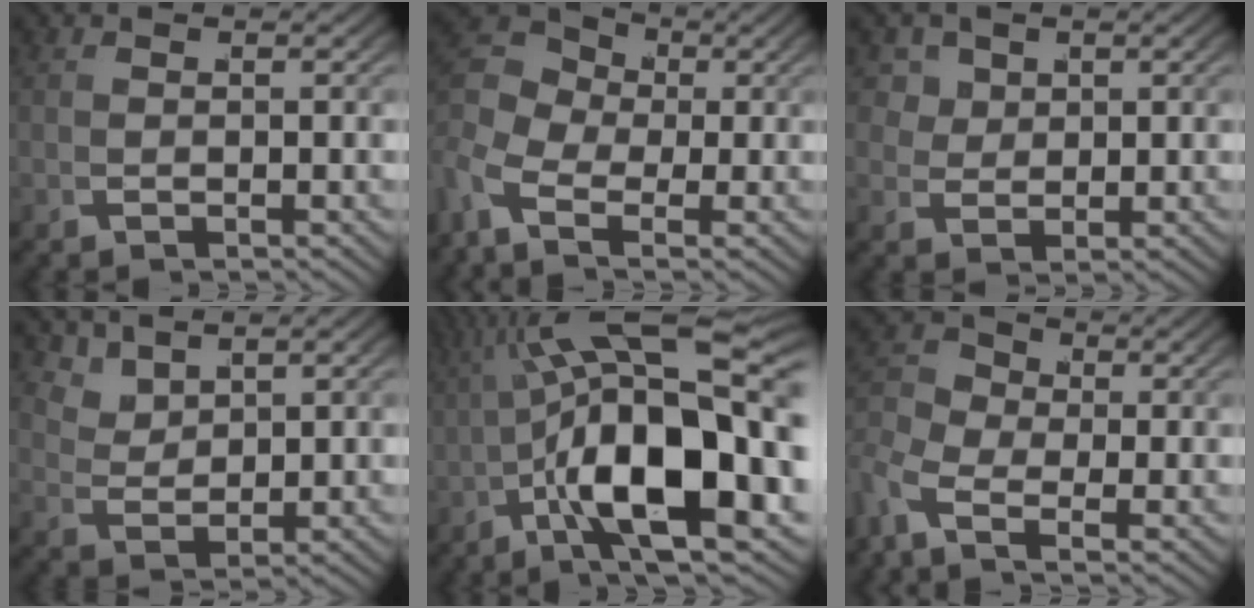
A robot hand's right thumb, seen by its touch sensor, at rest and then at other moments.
{"total": 7.5, "force": [2.6, 5.1, 4.9], "torque": [-0.102, 0.007, 0.034]}
{"total": 3.5, "force": [1.8, 2.6, 1.6], "torque": [-0.034, -0.010, 0.044]}
{"total": 2.9, "force": [2.5, 0.9, 1.1], "torque": [-0.024, -0.004, 0.060]}
{"total": 14.8, "force": [0.5, 6.9, 13.0], "torque": [-0.237, -0.034, 0.022]}
{"total": 5.4, "force": [-0.2, 3.7, 3.9], "torque": [-0.094, -0.014, -0.005]}